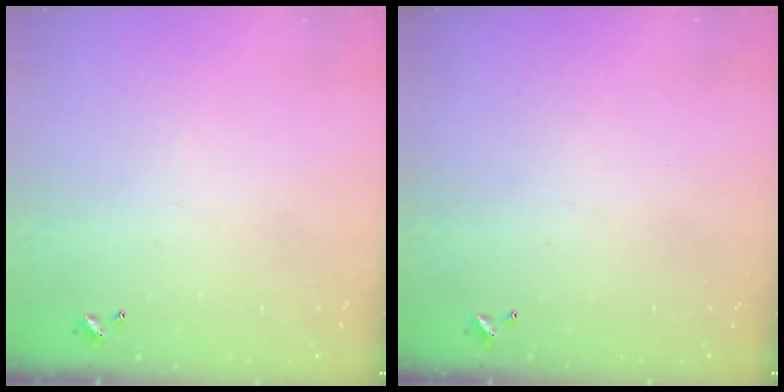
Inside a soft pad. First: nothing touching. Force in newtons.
{"total": 0.0}